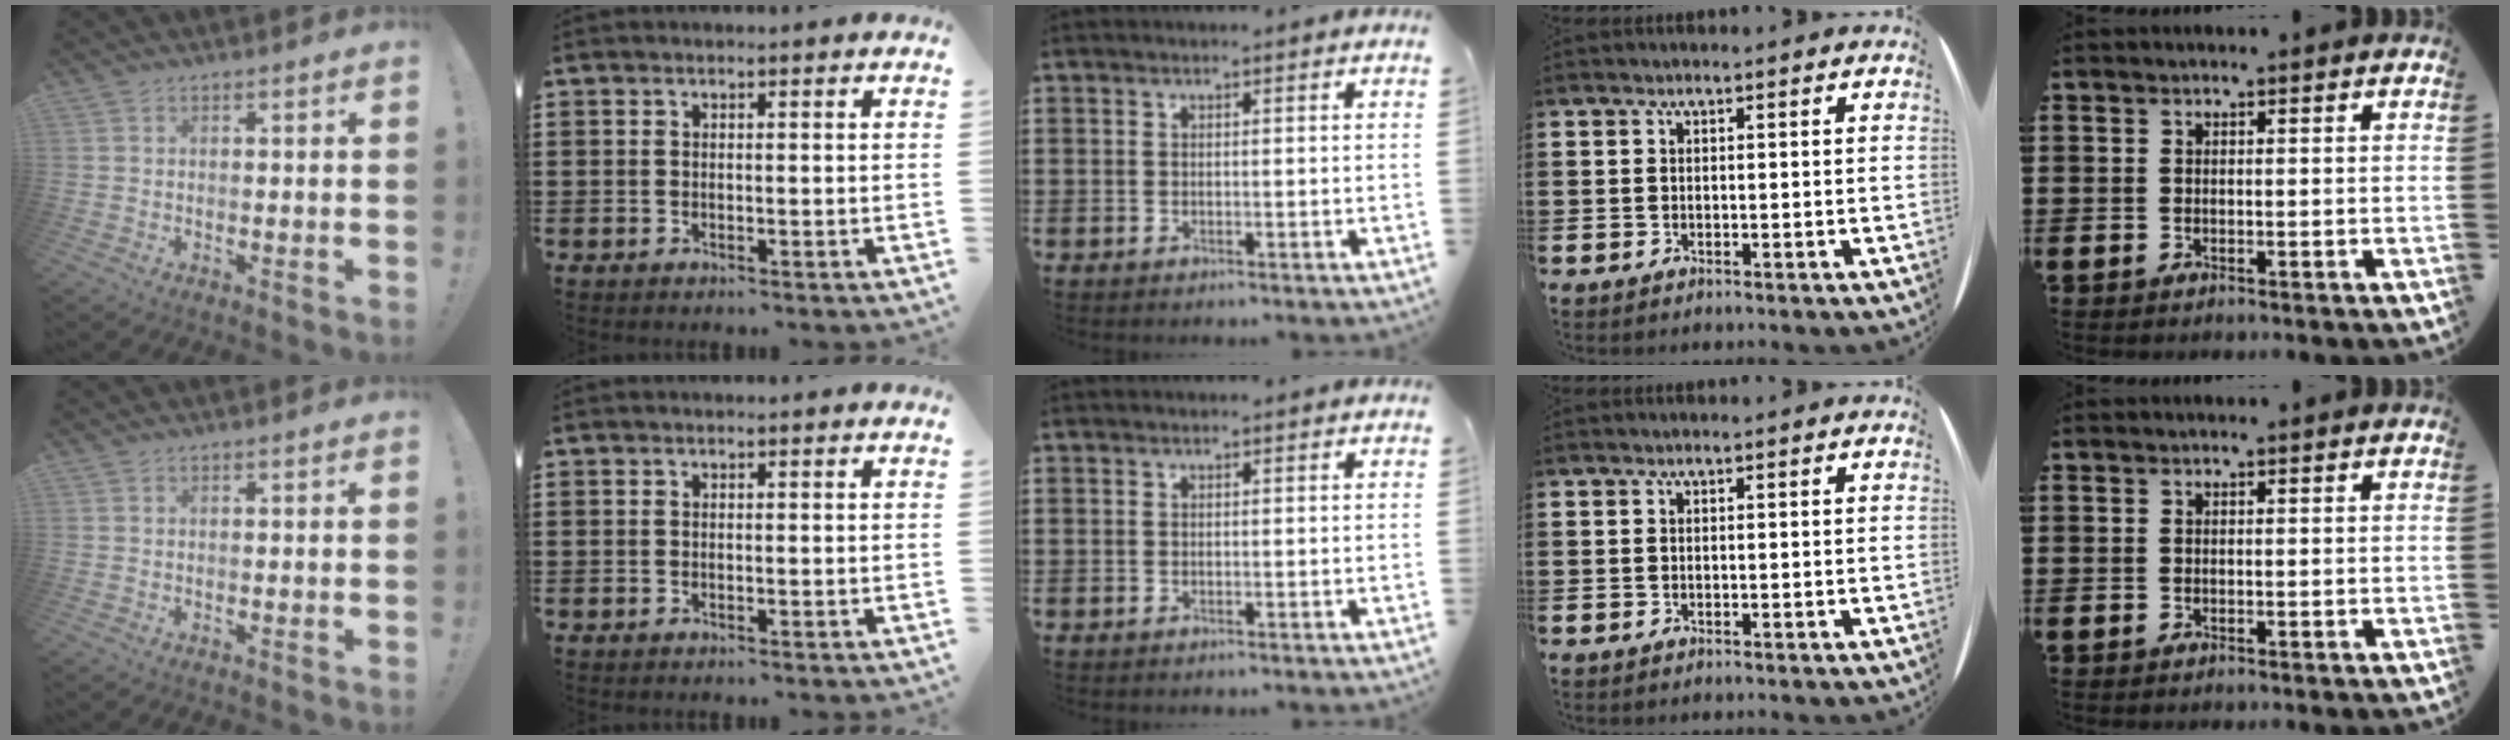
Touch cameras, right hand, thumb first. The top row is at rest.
{}